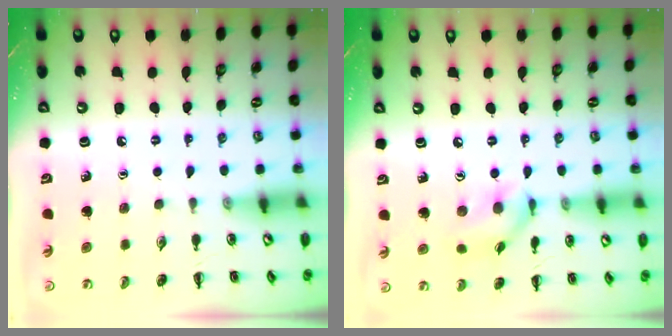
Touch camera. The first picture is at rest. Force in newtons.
{"total": 9.2, "press": 9.1, "slide": 0.8}